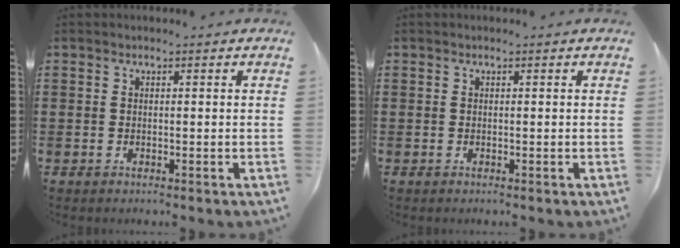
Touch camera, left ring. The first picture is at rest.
{"total": 0.0}